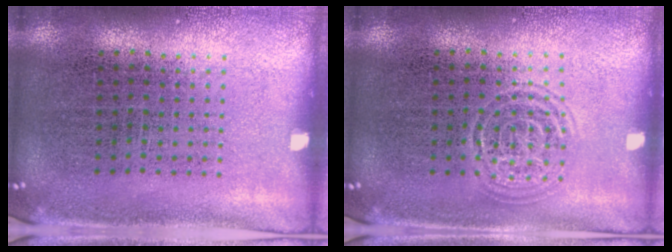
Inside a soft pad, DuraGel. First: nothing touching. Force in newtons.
{"total": 1.4, "press": 1.4, "slide": 0.1}